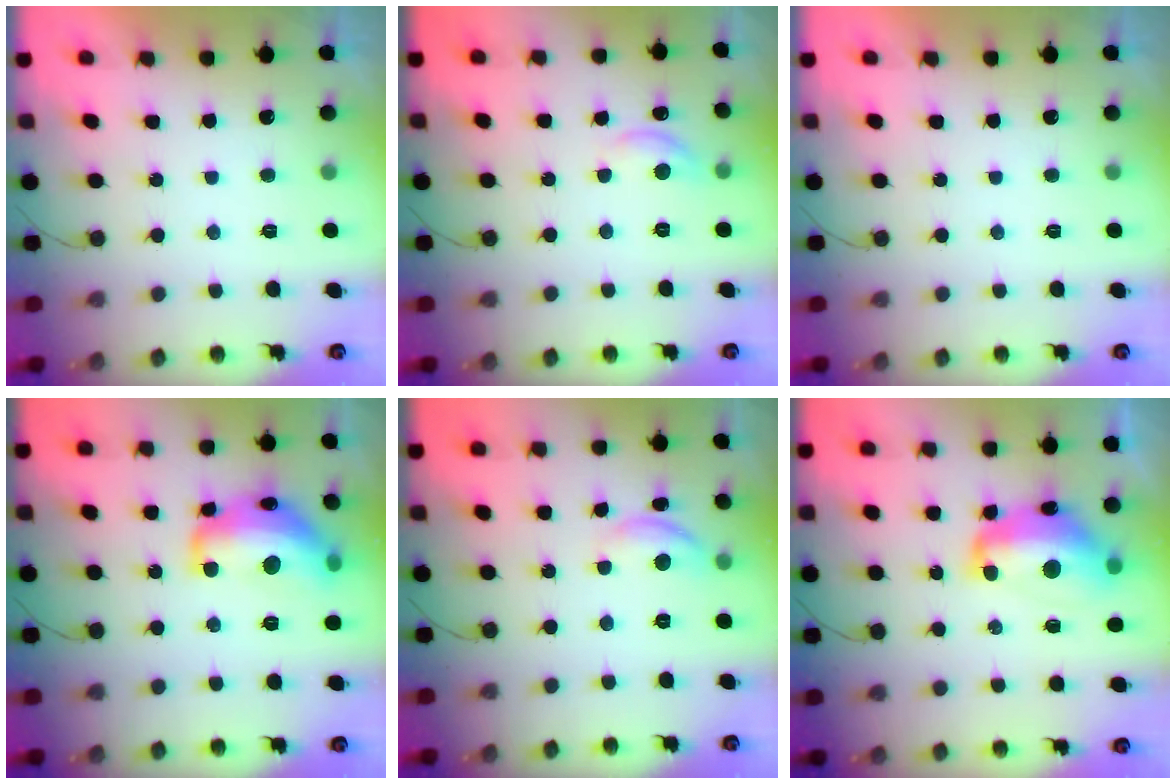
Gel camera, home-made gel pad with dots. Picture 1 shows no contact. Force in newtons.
{"total": 8.5, "press": 8.4, "slide": 0.5}
{"total": 0.0}
{"total": 18.0, "press": 17.9, "slide": 1.0}
{"total": 7.7, "press": 7.7, "slide": 0.7}
{"total": 14.2, "press": 14.1, "slide": 1.1}